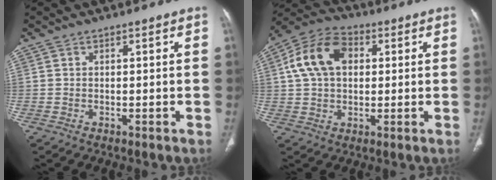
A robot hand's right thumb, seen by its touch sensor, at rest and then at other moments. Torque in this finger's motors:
{"motor_torque": [-0.01, 0.94, 0.77, -0.78, 0.14]}